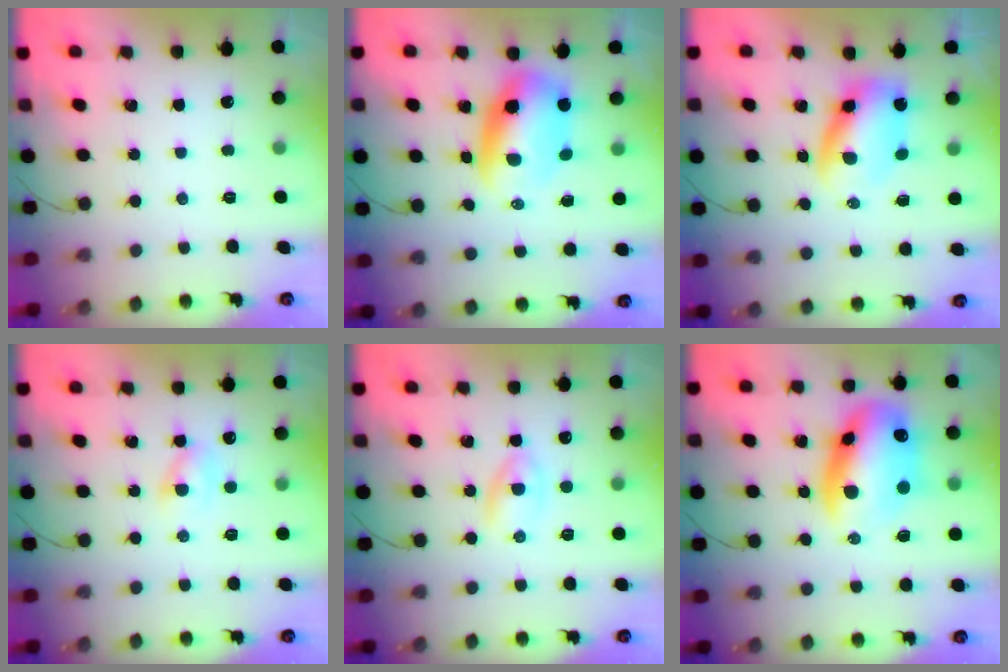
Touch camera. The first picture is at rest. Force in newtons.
{"total": 8.4, "press": 8.2, "slide": 1.8}
{"total": 6.0, "press": 5.9, "slide": 1.0}
{"total": 2.8, "press": 2.5, "slide": 1.3}
{"total": 2.3, "press": 2.1, "slide": 1.0}
{"total": 15.3, "press": 14.9, "slide": 3.7}